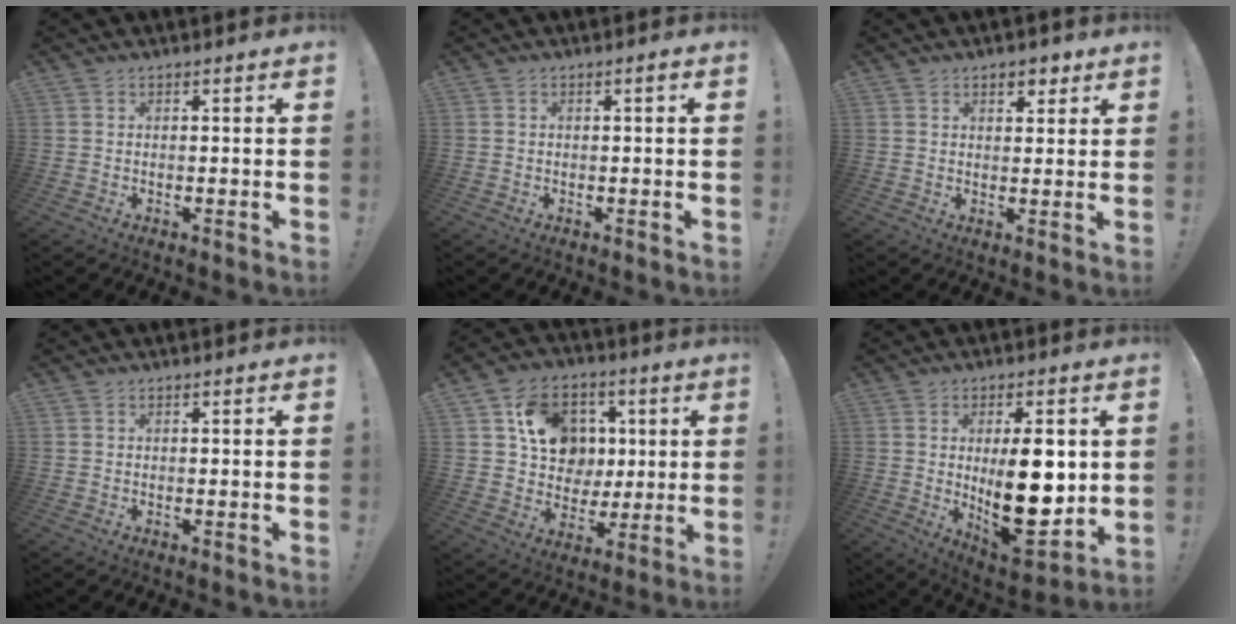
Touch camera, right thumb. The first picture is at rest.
{"total": 0.9, "force": [-0.1, 0.0, 0.8], "torque": [-0.014, 0.000, -0.003]}
{"total": 4.3, "force": [2.6, 2.6, 2.1], "torque": [-0.012, -0.011, 0.042]}
{"total": 0.0}
{"total": 15.6, "force": [4.5, 13.2, 6.9], "torque": [-0.099, -0.006, 0.101]}
{"total": 18.4, "force": [1.1, 8.1, 16.5], "torque": [-0.247, -0.024, 0.025]}